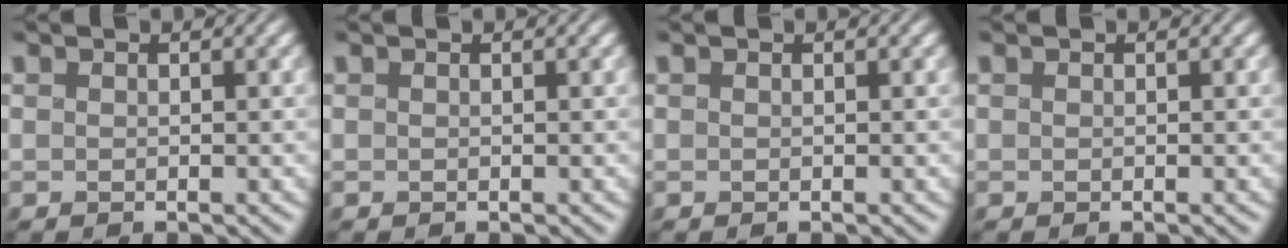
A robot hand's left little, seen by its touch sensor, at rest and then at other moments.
{"total": 0.0}
{"total": 0.0}
{"total": 0.0}